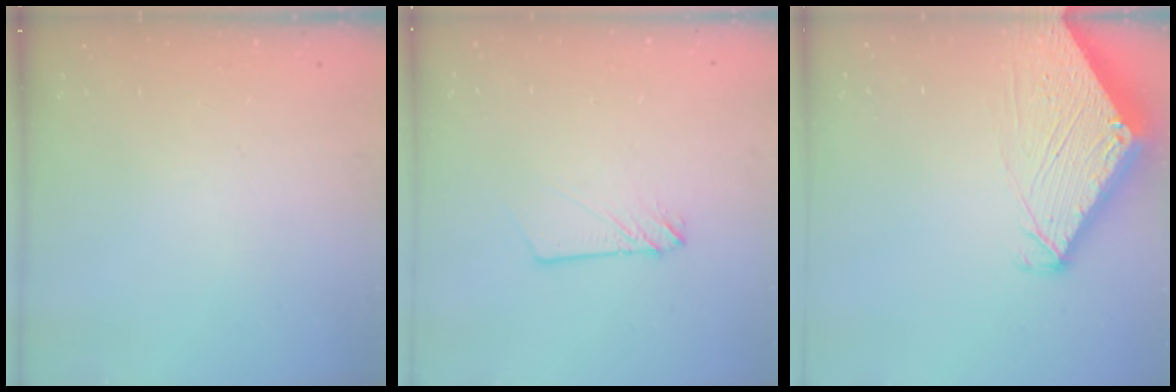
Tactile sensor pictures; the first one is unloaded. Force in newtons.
{"total": 2.9, "press": 2.9, "slide": 0.4}
{"total": 4.2, "press": 4.2, "slide": 0.4}